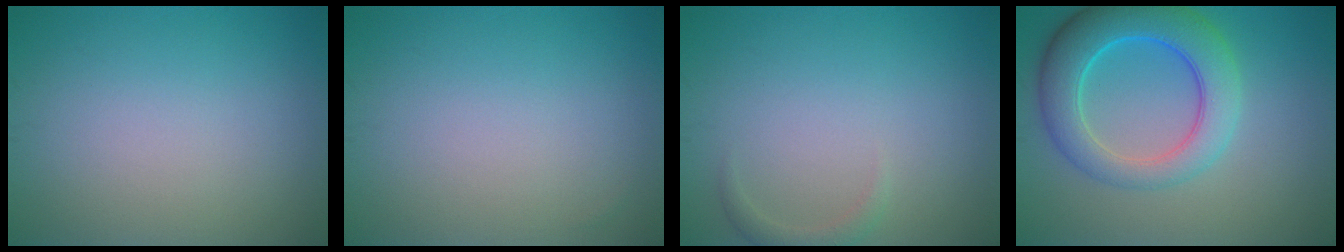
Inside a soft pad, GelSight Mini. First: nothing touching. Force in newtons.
{"total": 0.0}
{"total": 1.2, "press": 1.2, "slide": 0.2}
{"total": 7.4, "press": 7.4, "slide": 0.3}